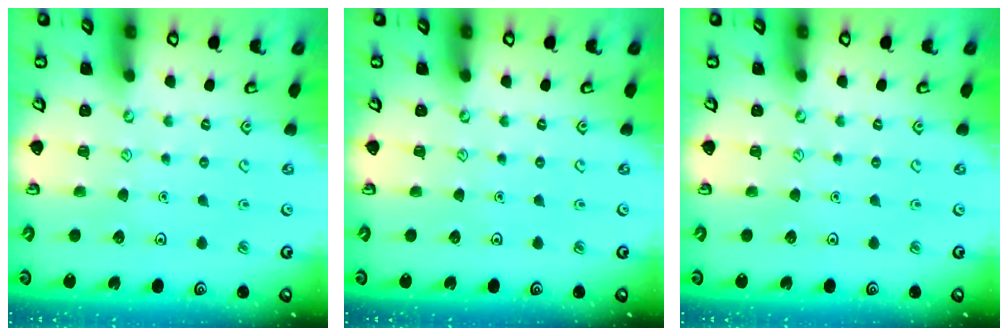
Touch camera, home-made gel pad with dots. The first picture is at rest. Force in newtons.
{"total": 0.0}
{"total": 0.0}